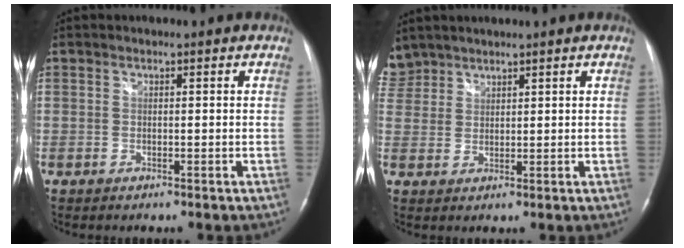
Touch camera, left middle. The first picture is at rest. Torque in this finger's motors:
{"motor_torque": [0.03, -0.37, 0.01, -0.05]}